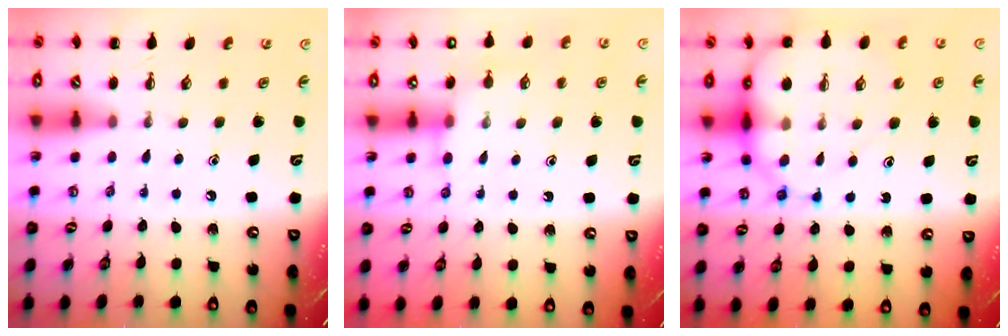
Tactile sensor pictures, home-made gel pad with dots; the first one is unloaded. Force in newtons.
{"total": 7.2, "press": 7.2, "slide": 0.4}
{"total": 14.7, "press": 14.3, "slide": 3.3}